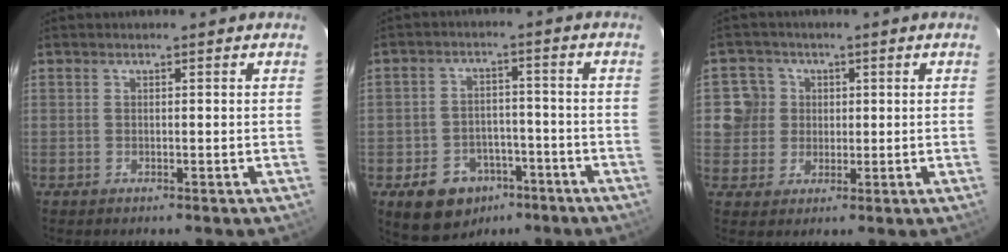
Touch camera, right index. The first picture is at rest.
{"total": 11.3, "force": [-6.6, 8.2, 4.2], "torque": [-0.098, 0.022, -0.075]}
{"total": 5.7, "force": [0.9, 5.6, 0.5], "torque": [-0.003, 0.016, 0.014]}